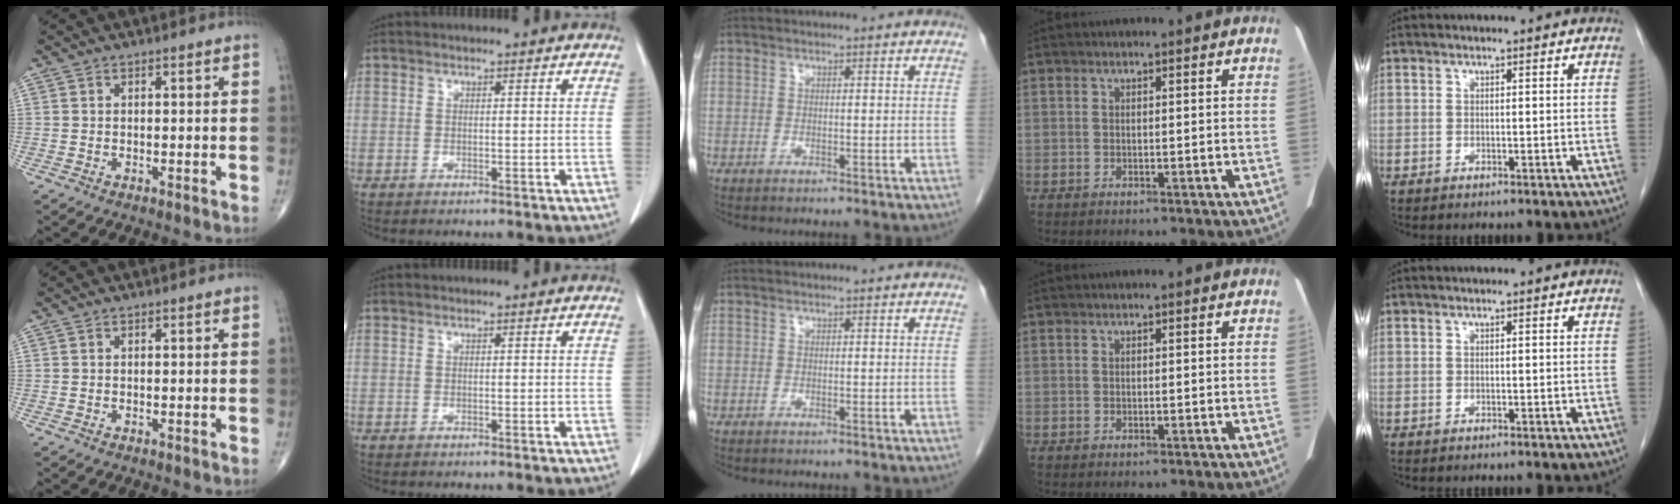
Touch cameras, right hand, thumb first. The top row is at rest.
{}